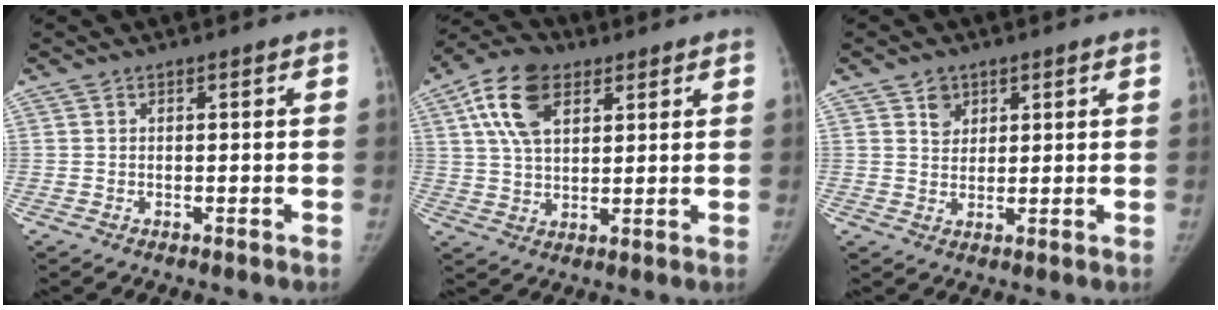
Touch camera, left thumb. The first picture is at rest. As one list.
[{"total": 12.0, "force": [5.0, 7.1, 8.2], "torque": [-0.140, 0.000, 0.088]}, {"total": 3.5, "force": [1.9, 2.7, 1.0], "torque": [0.006, -0.012, 0.034]}]